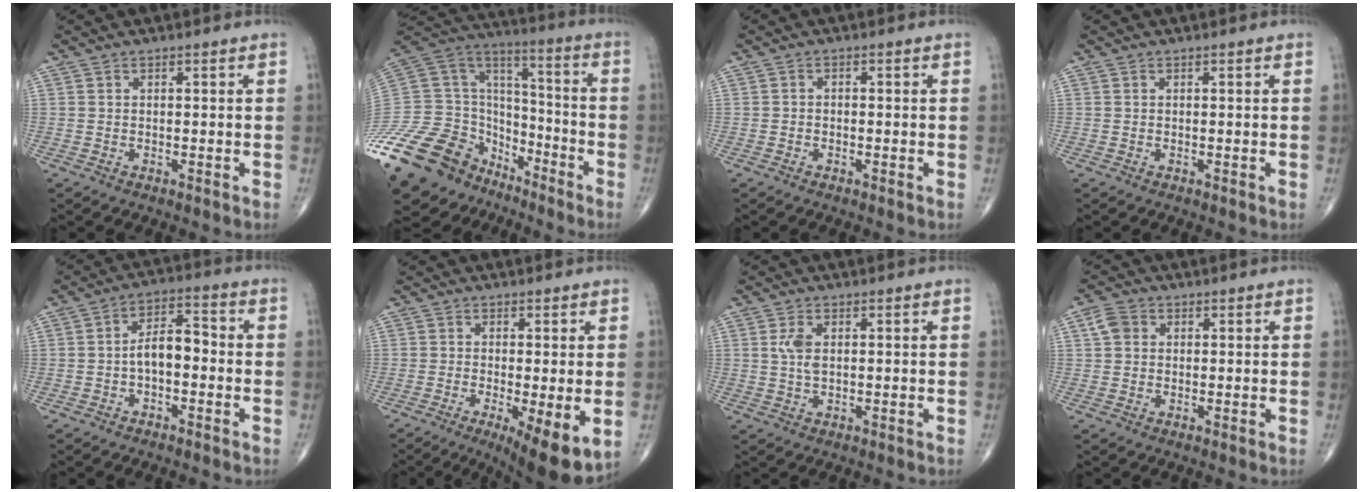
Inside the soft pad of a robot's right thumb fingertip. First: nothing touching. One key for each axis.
{"total": 29.7, "fx": -18.7, "fy": 18.7, "fz": 13.5, "tx": -0.325, "ty": 0.065, "tz": -0.318}
{"total": 0.8, "fx": -0.3, "fy": 0.6, "fz": 0.4, "tx": -0.002, "ty": 0.002, "tz": -0.010}
{"total": 0.0}
{"total": 7.0, "fx": -1.2, "fy": 3.7, "fz": 5.8, "tx": -0.087, "ty": 0.033, "tz": -0.030}
{"total": 10.5, "fx": -3.1, "fy": 2.8, "fz": 9.6, "tx": -0.146, "ty": -0.022, "tz": -0.042}
{"total": 3.4, "fx": 0.7, "fy": 1.8, "fz": 2.8, "tx": -0.062, "ty": -0.001, "tz": 0.014}
{"total": 3.6, "fx": 0.9, "fy": 2.9, "fz": 1.9, "tx": -0.031, "ty": 0.008, "tz": 0.014}